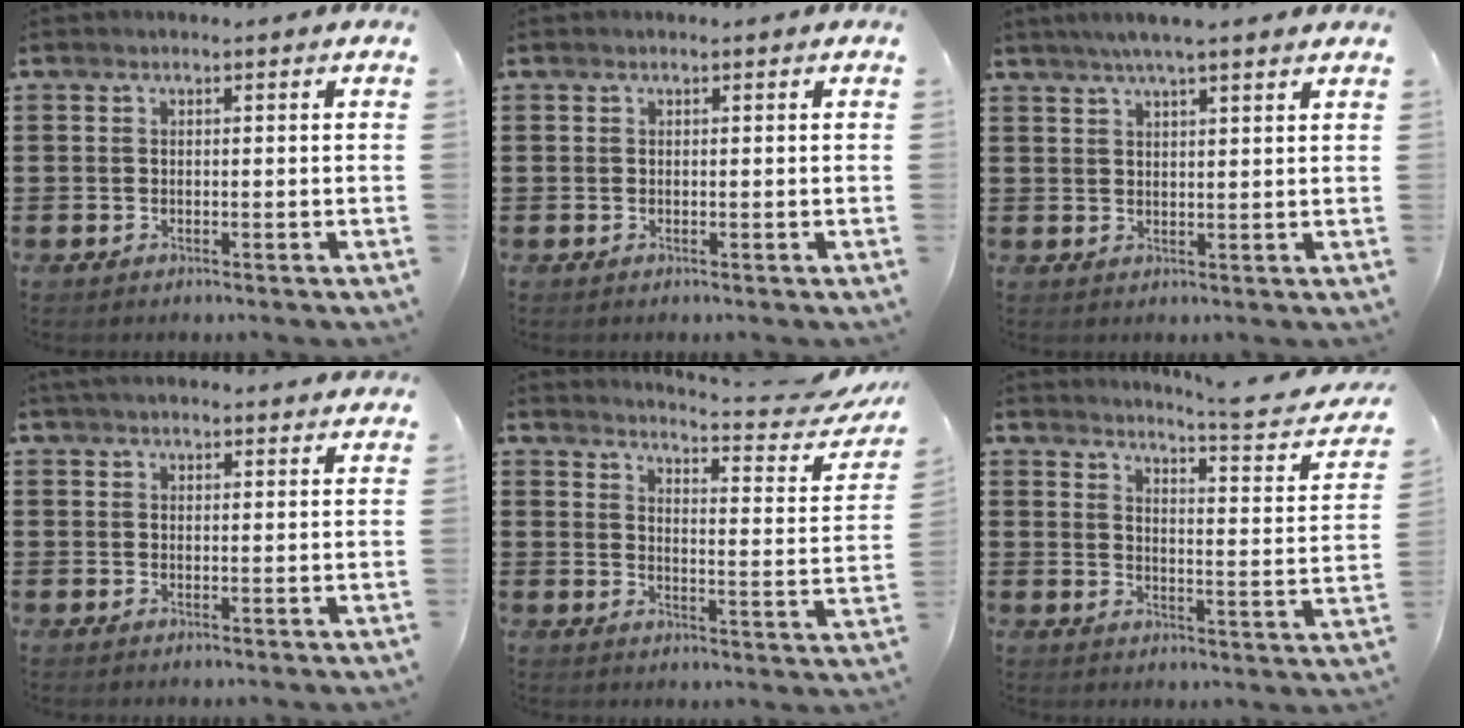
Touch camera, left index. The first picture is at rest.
{"total": 0.0}
{"total": 4.2, "force": [3.5, 0.0, 2.3], "torque": [-0.053, -0.003, 0.062]}
{"total": 2.7, "force": [2.6, 0.1, 0.6], "torque": [-0.018, -0.001, 0.050]}
{"total": 4.1, "force": [3.6, -0.3, 1.9], "torque": [-0.035, -0.040, 0.048]}
{"total": 5.2, "force": [4.5, -0.3, 2.5], "torque": [-0.049, -0.043, 0.064]}